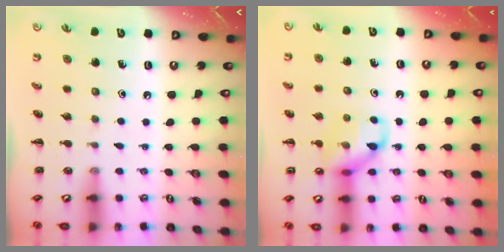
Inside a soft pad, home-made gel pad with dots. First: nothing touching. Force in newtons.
{"total": 11.0, "press": 10.9, "slide": 1.3}